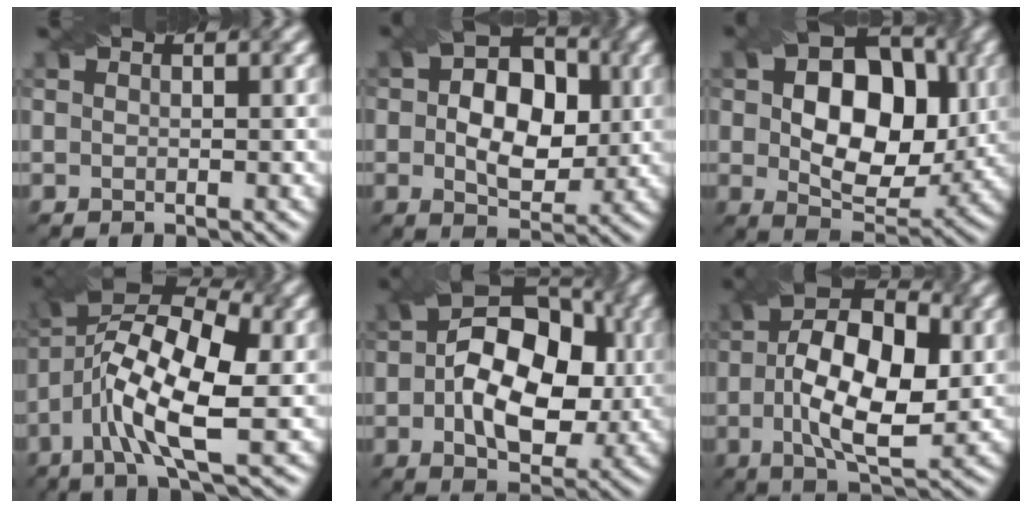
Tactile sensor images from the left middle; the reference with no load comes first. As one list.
[{"total": 8.2, "force": [0.3, 5.5, 6.1], "torque": [-0.097, 0.003, 0.000]}, {"total": 11.9, "force": [1.1, 7.8, 8.9], "torque": [-0.135, 0.000, 0.018]}, {"total": 10.9, "force": [-2.1, 3.9, 10.0], "torque": [-0.189, 0.016, -0.046]}, {"total": 11.5, "force": [0.1, 7.4, 8.8], "torque": [-0.129, 0.005, 0.003]}, {"total": 10.6, "force": [-0.3, 5.2, 9.2], "torque": [-0.163, 0.005, -0.008]}]